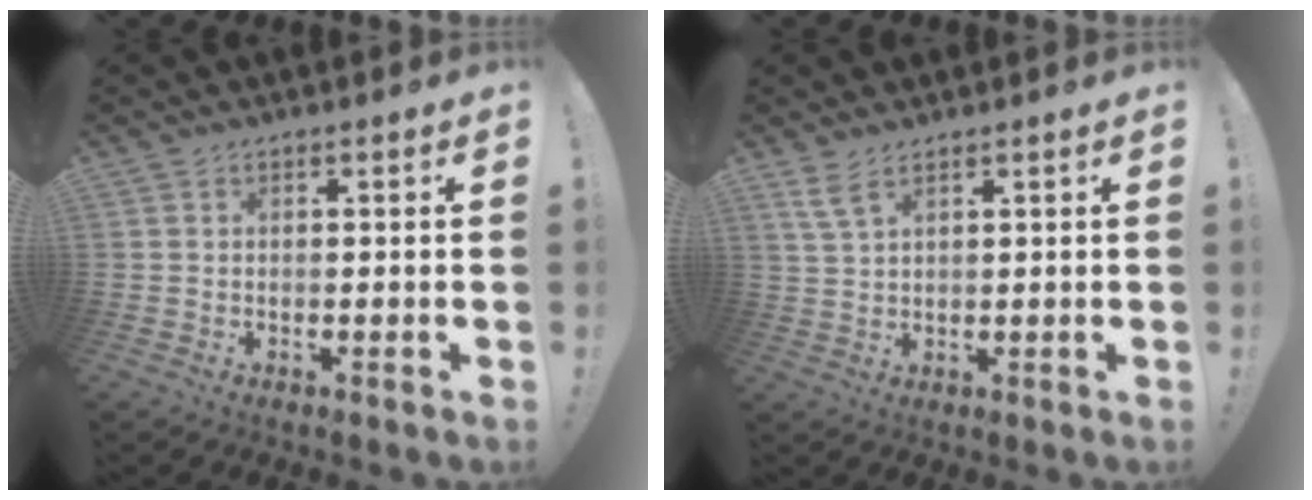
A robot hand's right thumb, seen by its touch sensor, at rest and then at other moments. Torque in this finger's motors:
{"motor_torque": [0.00, 0.02, 0.14, -0.08, 0.02]}